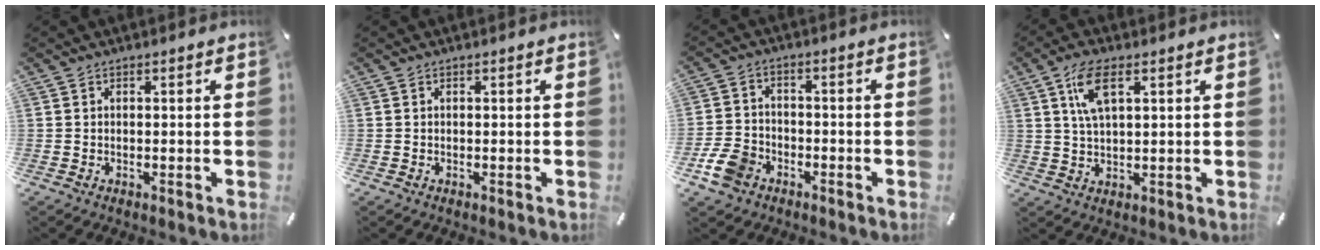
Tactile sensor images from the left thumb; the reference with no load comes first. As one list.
[{"total": 0.0}, {"total": 7.3, "force": [-3.9, 5.3, 3.2], "torque": [-0.080, 0.018, -0.075]}, {"total": 7.7, "force": [3.4, 3.2, 6.1], "torque": [-0.122, 0.005, 0.058]}]